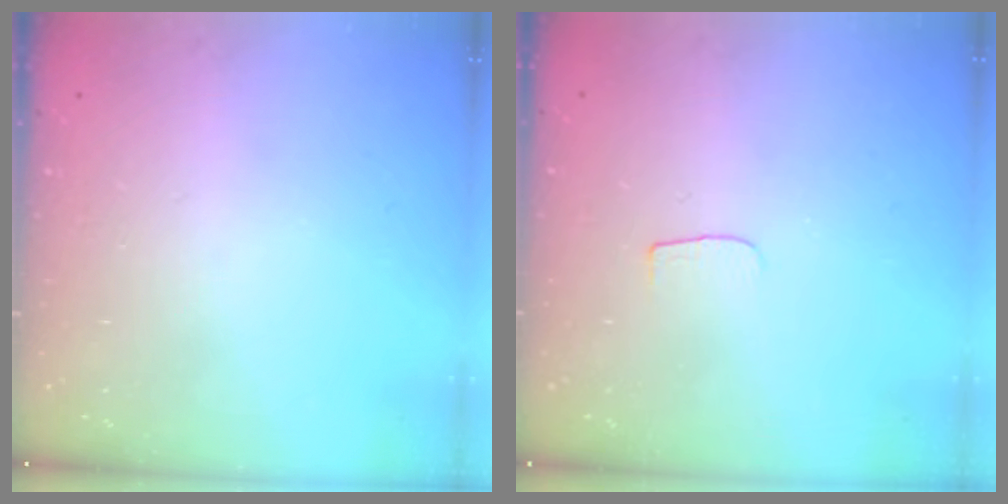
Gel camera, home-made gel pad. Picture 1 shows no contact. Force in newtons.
{"total": 3.0, "press": 3.0, "slide": 0.3}